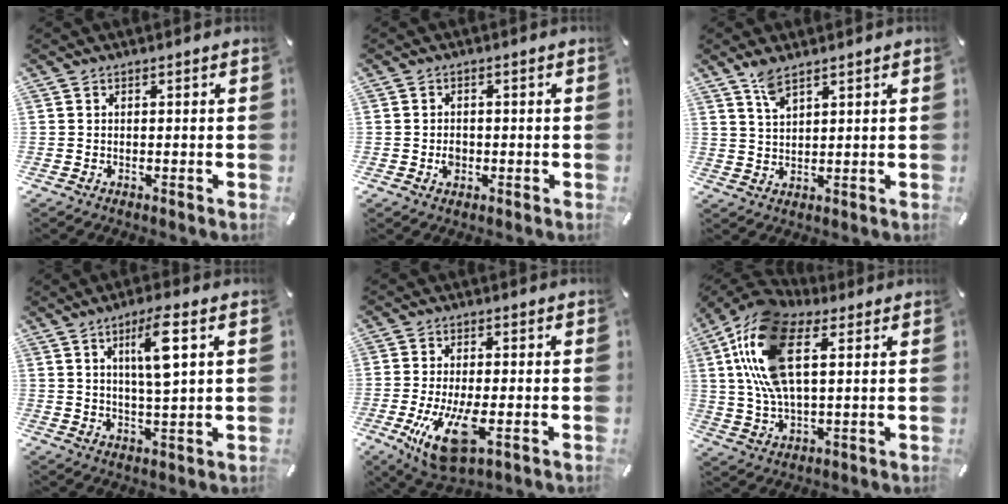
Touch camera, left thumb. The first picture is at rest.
{"total": 2.2, "force": [-0.5, 1.8, 1.3], "torque": [-0.031, 0.001, -0.012]}
{"total": 4.8, "force": [3.3, 1.6, 3.1], "torque": [-0.068, -0.003, 0.061]}
{"total": 9.0, "force": [3.3, 1.5, 8.3], "torque": [-0.150, -0.005, 0.049]}
{"total": 12.2, "force": [-3.1, 4.7, 10.9], "torque": [-0.211, -0.021, -0.050]}
{"total": 18.8, "force": [6.6, 9.8, 14.6], "torque": [-0.336, -0.002, 0.116]}